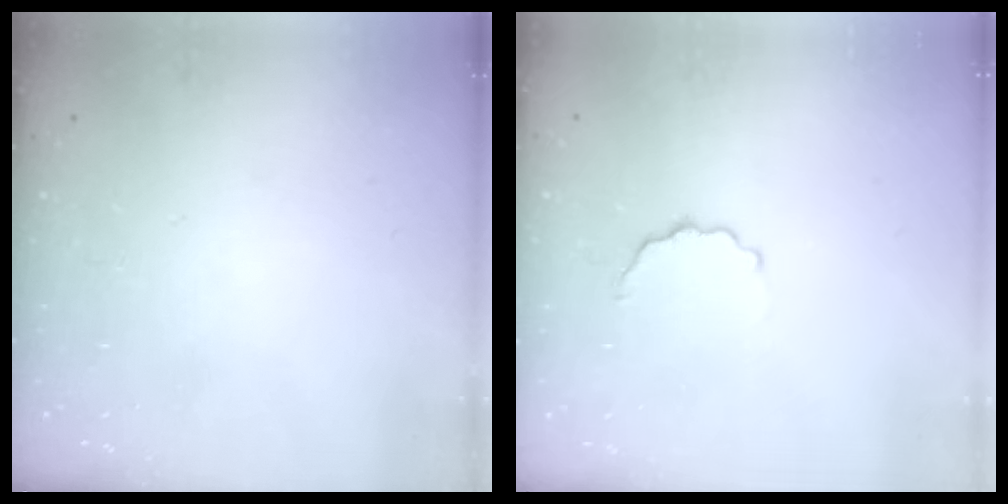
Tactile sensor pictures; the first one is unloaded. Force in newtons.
{"total": 3.5, "press": 3.4, "slide": 1.0}